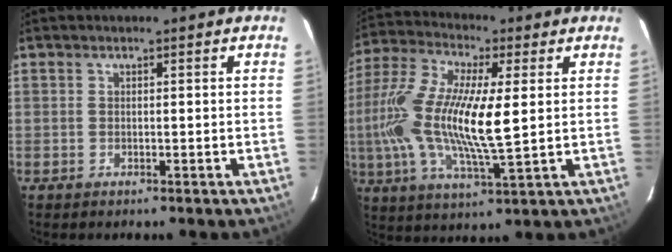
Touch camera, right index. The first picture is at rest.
{"total": 20.3, "force": [1.4, 6.1, 19.3], "torque": [-0.361, -0.005, 0.016]}